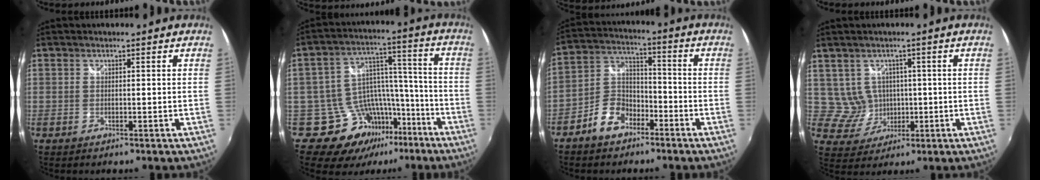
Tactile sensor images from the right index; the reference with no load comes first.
{"total": 13.9, "force": [-9.4, 9.5, 3.9], "torque": [-0.064, 0.058, -0.134]}
{"total": 8.6, "force": [-5.5, 5.4, 3.8], "torque": [-0.084, 0.028, -0.098]}
{"total": 5.4, "force": [0.6, 5.2, 1.2], "torque": [-0.032, 0.009, 0.026]}